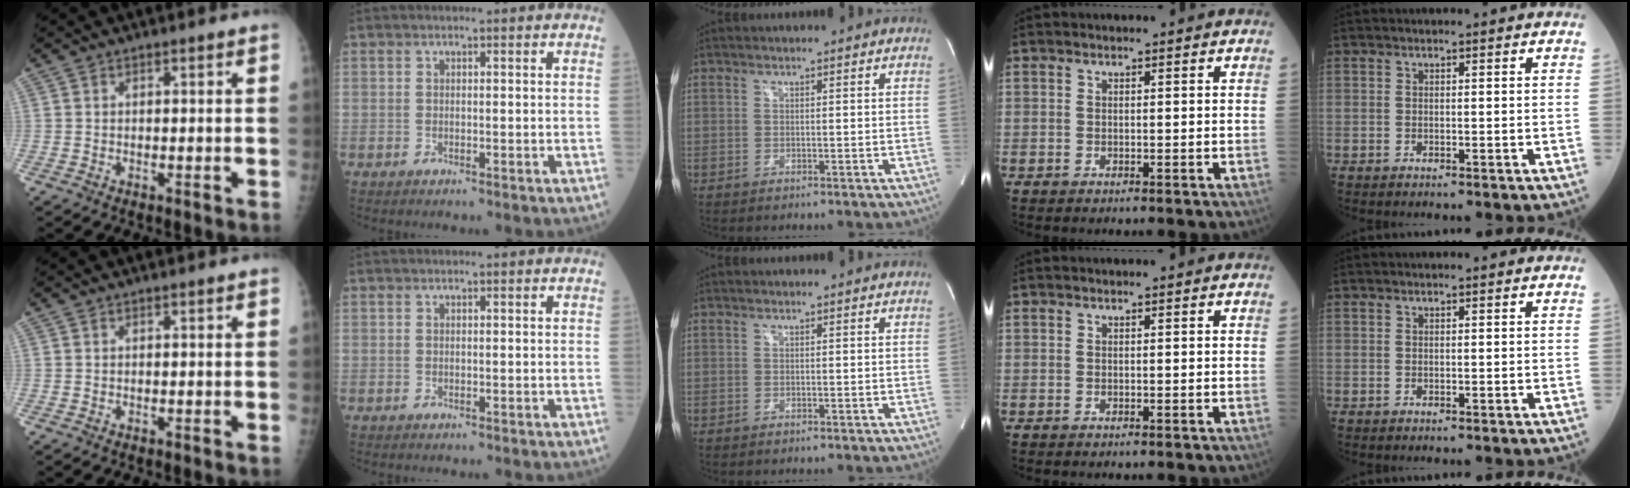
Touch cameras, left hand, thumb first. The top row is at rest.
{}